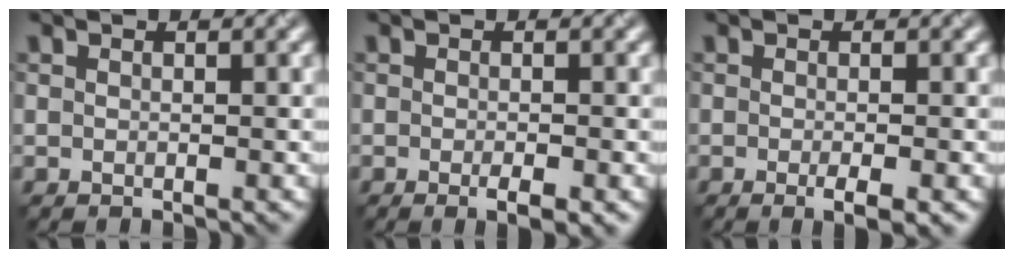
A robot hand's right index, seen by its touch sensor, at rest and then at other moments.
{"total": 1.8, "force": [-0.8, 0.3, 1.6], "torque": [-0.022, -0.005, -0.012]}
{"total": 2.2, "force": [-0.9, 0.4, 2.0], "torque": [-0.027, -0.006, -0.014]}